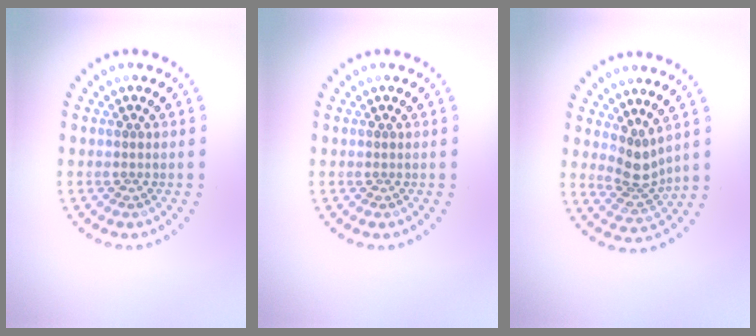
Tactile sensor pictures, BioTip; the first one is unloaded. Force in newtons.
{"total": 0.0}
{"total": 2.9, "press": 2.0, "slide": 2.1}